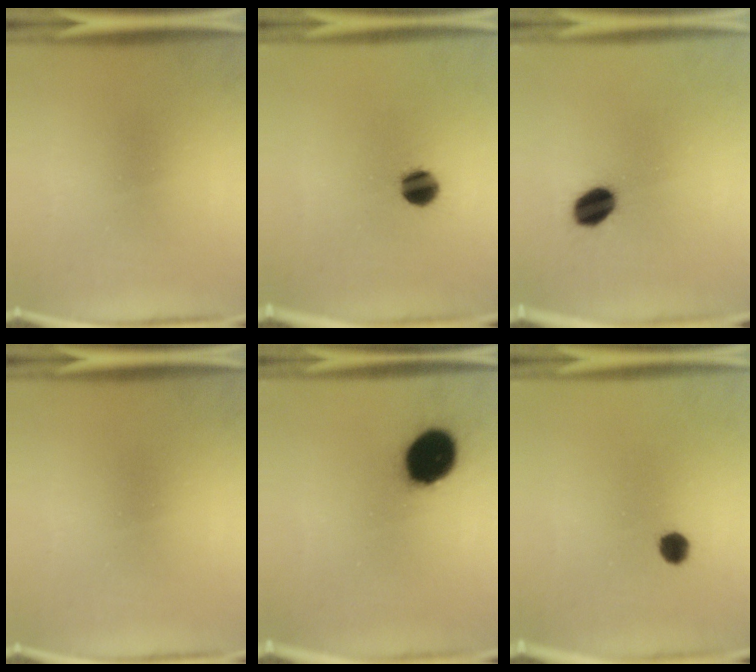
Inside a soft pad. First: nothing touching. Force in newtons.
{"total": 6.4}
{"total": 7.5}
{"total": 0.0}
{"total": 14.3}
{"total": 3.0}